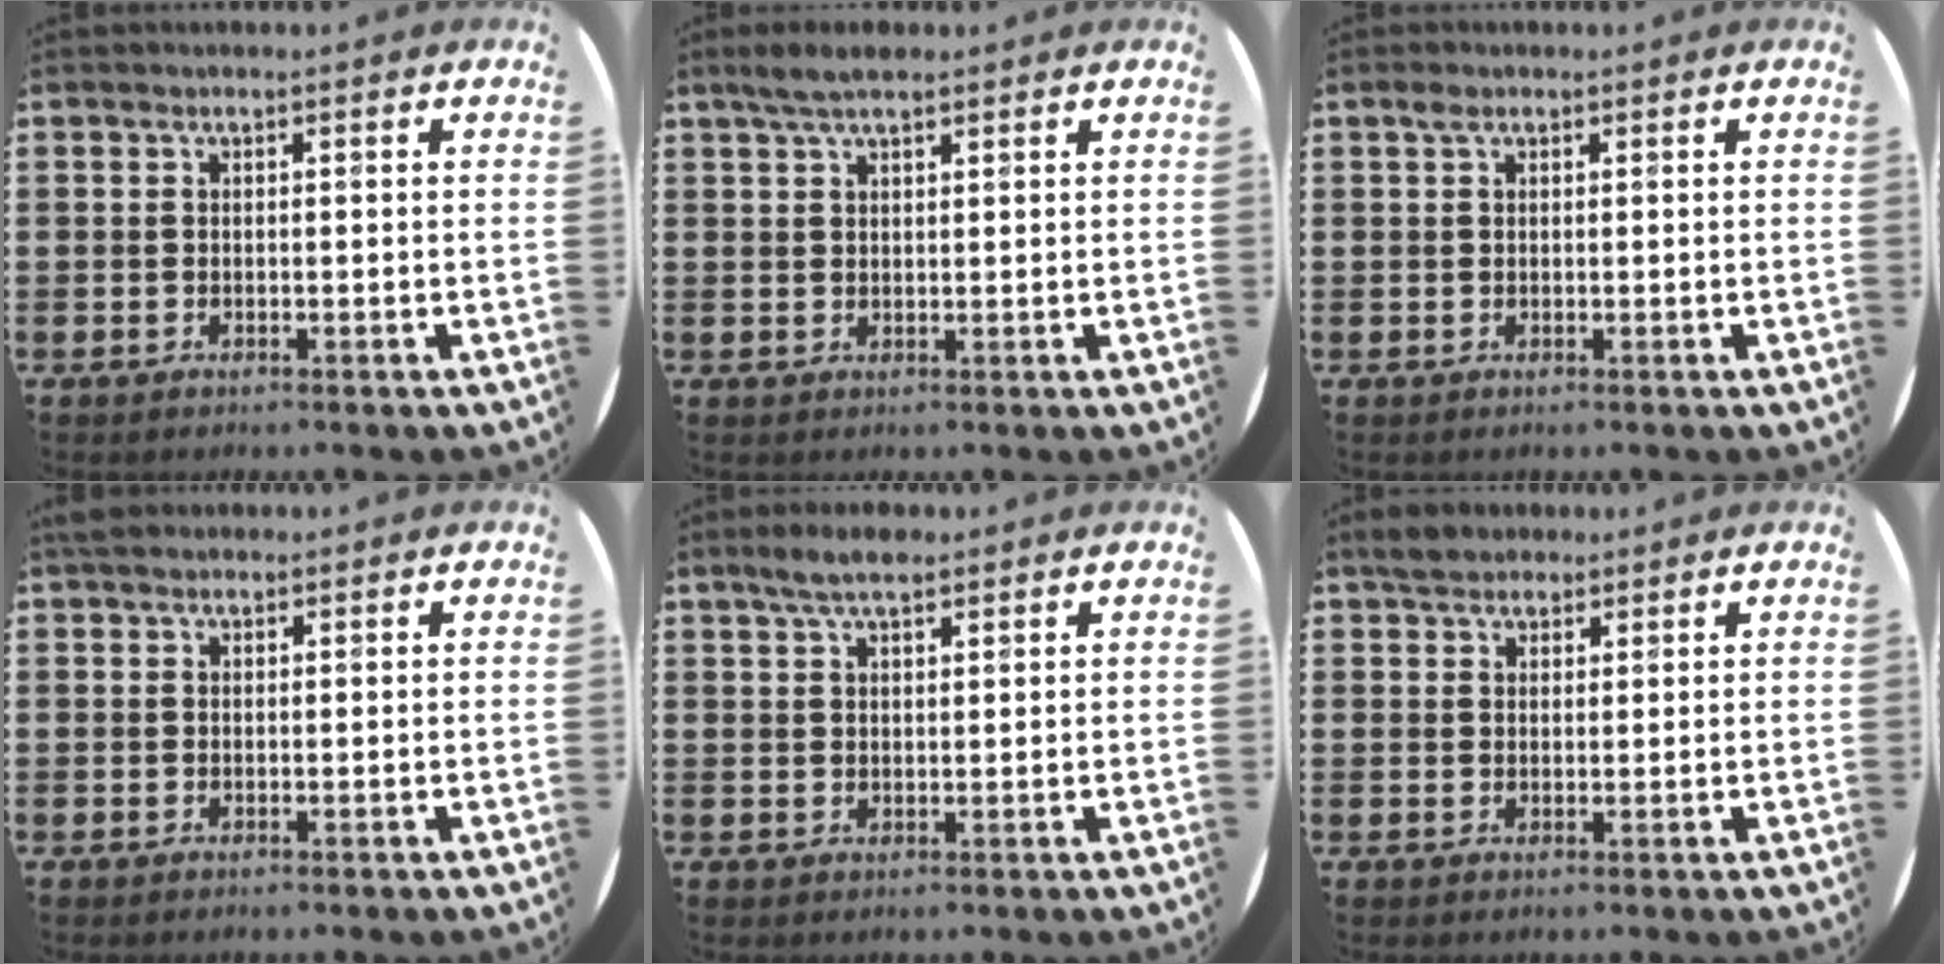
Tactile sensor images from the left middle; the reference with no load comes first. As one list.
[{"total": 3.1, "force": [2.3, 0.8, 1.8], "torque": [-0.039, 0.007, 0.041]}, {"total": 0.9, "force": [0.5, 0.6, 0.5], "torque": [-0.002, 0.002, 0.008]}, {"total": 1.0, "force": [0.9, 0.5, 0.3], "torque": [0.002, 0.002, 0.014]}, {"total": 3.8, "force": [3.0, 1.1, 2.0], "torque": [-0.036, 0.003, 0.051]}, {"total": 2.8, "force": [2.5, 1.3, 0.4], "torque": [-0.004, 0.005, 0.046]}]